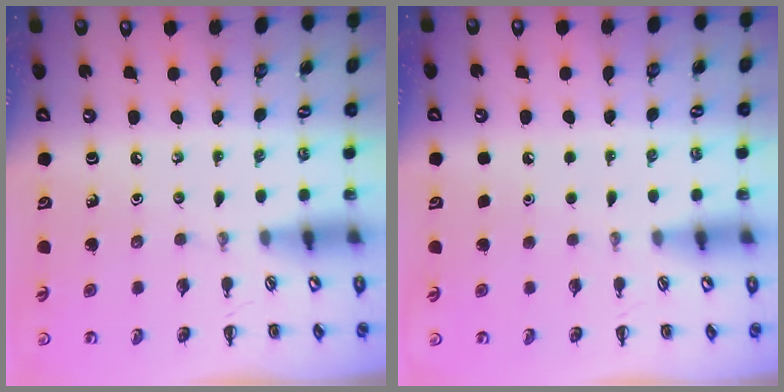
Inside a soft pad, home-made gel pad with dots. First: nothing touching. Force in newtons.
{"total": 1.7, "press": 1.7, "slide": 0.1}